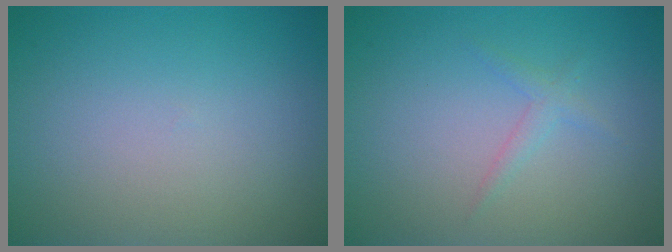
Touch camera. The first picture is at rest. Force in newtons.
{"total": 1.1, "press": 1.1, "slide": 0.0}